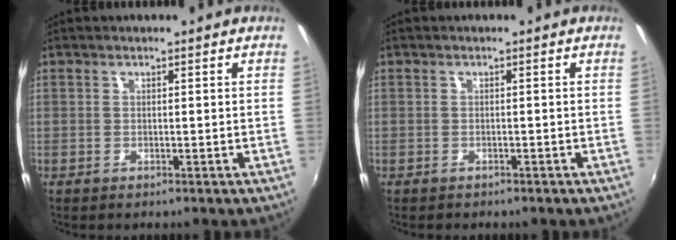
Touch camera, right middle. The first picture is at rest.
{"total": 1.2, "force": [-1.1, 0.6, 0.3], "torque": [-0.009, -0.004, -0.015]}